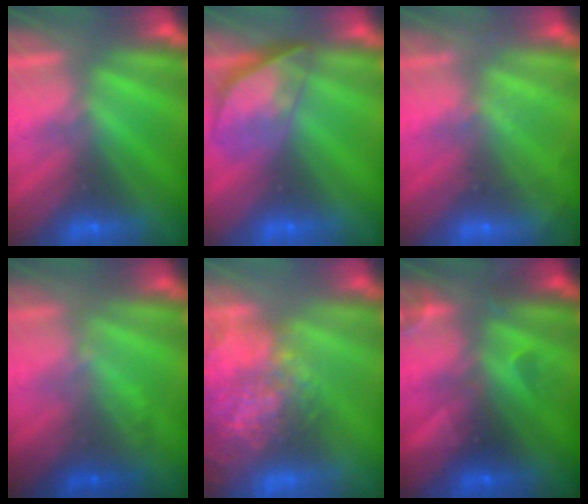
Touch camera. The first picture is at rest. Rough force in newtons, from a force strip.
{"total": 3.6}
{"total": 1.8}
{"total": 2.0}
{"total": 7.3}
{"total": 2.4}